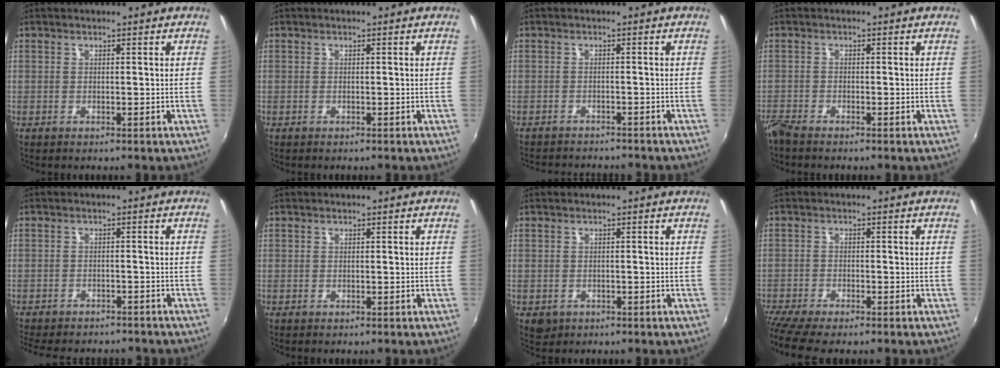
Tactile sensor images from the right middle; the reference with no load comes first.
{"total": 0.0}
{"total": 7.6, "force": [-7.0, 1.6, 2.2], "torque": [-0.057, -0.012, -0.101]}
{"total": 3.1, "force": [-2.8, 0.3, 1.2], "torque": [-0.036, -0.013, -0.057]}
{"total": 11.2, "force": [-9.8, 3.5, 4.2], "torque": [-0.099, -0.018, -0.138]}
{"total": 0.0}
{"total": 2.4, "force": [-0.9, 2.0, 0.9], "torque": [-0.020, -0.004, -0.008]}
{"total": 6.0, "force": [-5.3, 0.4, 2.9], "torque": [-0.077, -0.031, -0.095]}